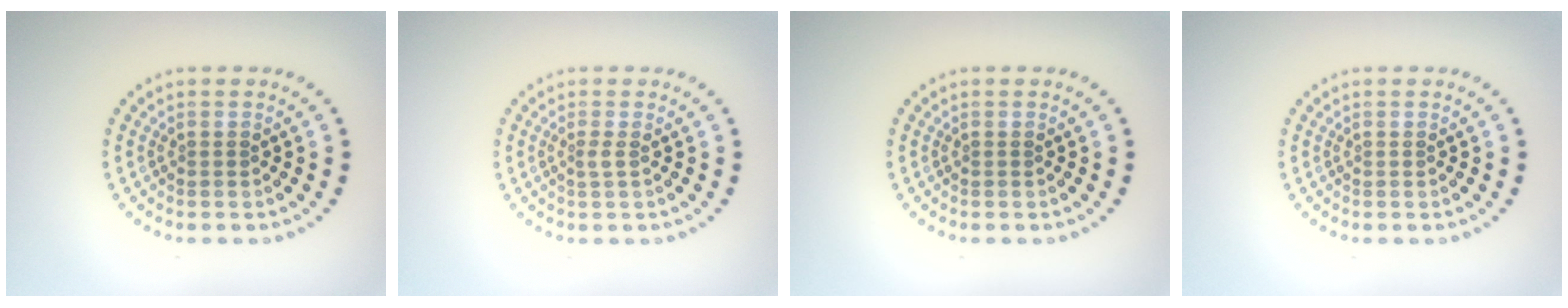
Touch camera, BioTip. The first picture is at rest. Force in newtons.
{"total": 0.8, "press": 0.6, "slide": 0.6}
{"total": 0.0}
{"total": 0.0}